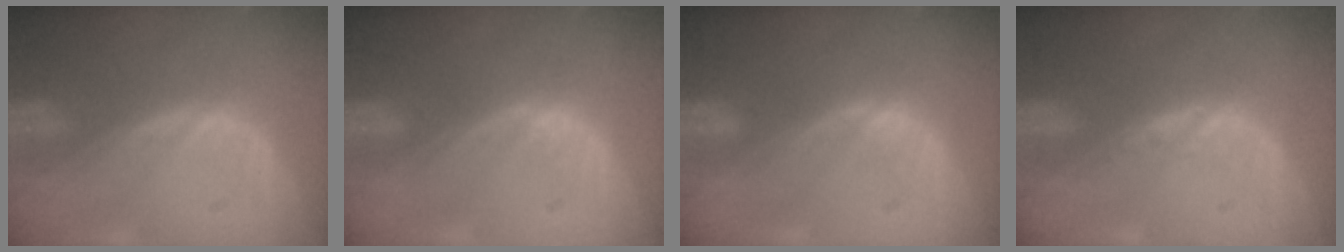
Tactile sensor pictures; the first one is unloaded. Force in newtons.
{"total": 1.0, "press": 0.8, "slide": 0.6}
{"total": 1.4, "press": 1.2, "slide": 0.7}
{"total": 0.9, "press": 0.8, "slide": 0.5}